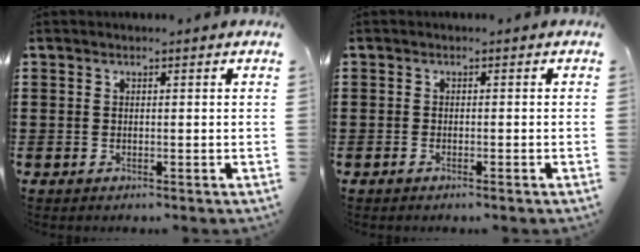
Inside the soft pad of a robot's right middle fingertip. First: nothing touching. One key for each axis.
{"total": 0.7, "fx": -0.5, "fy": 0.0, "fz": 0.5, "tx": -0.010, "ty": -0.002, "tz": -0.009}